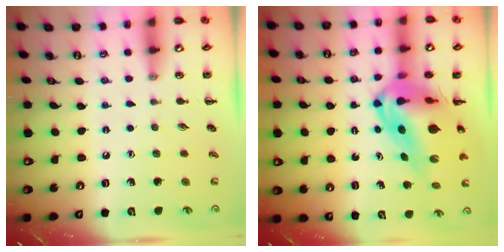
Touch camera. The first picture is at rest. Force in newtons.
{"total": 14.3, "press": 13.6, "slide": 4.6}